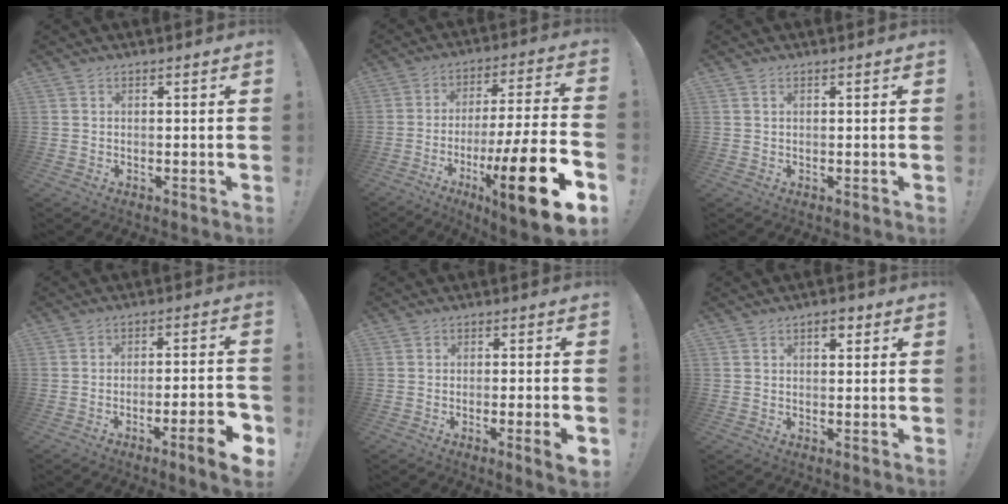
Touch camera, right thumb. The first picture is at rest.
{"total": 21.9, "force": [-9.3, 3.4, 19.5], "torque": [-0.322, 0.048, -0.147]}
{"total": 0.7, "force": [0.3, 0.2, 0.5], "torque": [-0.019, 0.004, 0.008]}
{"total": 9.3, "force": [-4.7, 1.2, 7.9], "torque": [-0.116, 0.019, -0.073]}
{"total": 5.3, "force": [-1.8, 0.1, 5.0], "torque": [-0.081, 0.001, -0.024]}
{"total": 3.0, "force": [1.5, 1.6, 2.0], "torque": [-0.026, 0.001, 0.023]}